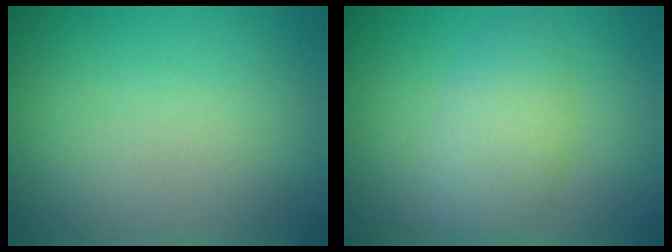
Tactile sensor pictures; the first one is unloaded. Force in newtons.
{"total": 3.9, "press": 3.9, "slide": 0.1}